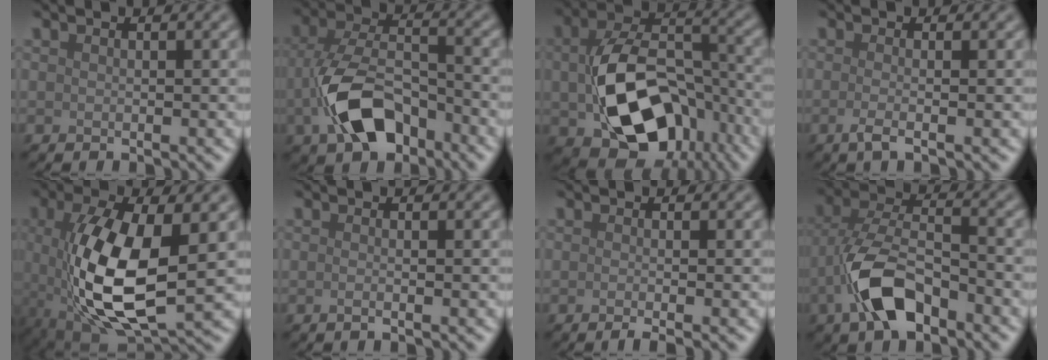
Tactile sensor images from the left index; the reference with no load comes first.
{"total": 7.9, "force": [-3.1, 4.6, 5.6], "torque": [-0.120, -0.004, -0.060]}
{"total": 12.4, "force": [-2.6, 8.3, 8.8], "torque": [-0.166, -0.018, -0.034]}
{"total": 2.2, "force": [-0.5, 0.8, 2.0], "torque": [-0.029, -0.008, -0.018]}
{"total": 11.3, "force": [-0.4, 4.8, 10.3], "torque": [-0.210, -0.015, -0.001]}
{"total": 1.3, "force": [-0.1, 0.6, 1.1], "torque": [-0.009, -0.007, -0.014]}
{"total": 2.0, "force": [-0.5, 0.7, 1.8], "torque": [-0.014, -0.004, -0.015]}
{"total": 7.3, "force": [-3.4, 3.7, 5.3], "torque": [-0.110, 0.000, -0.071]}